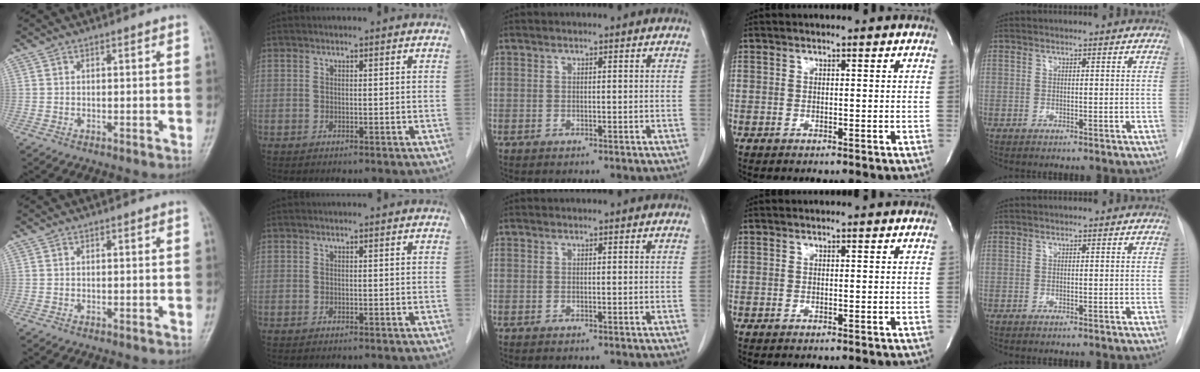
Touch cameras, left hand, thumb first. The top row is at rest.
{}